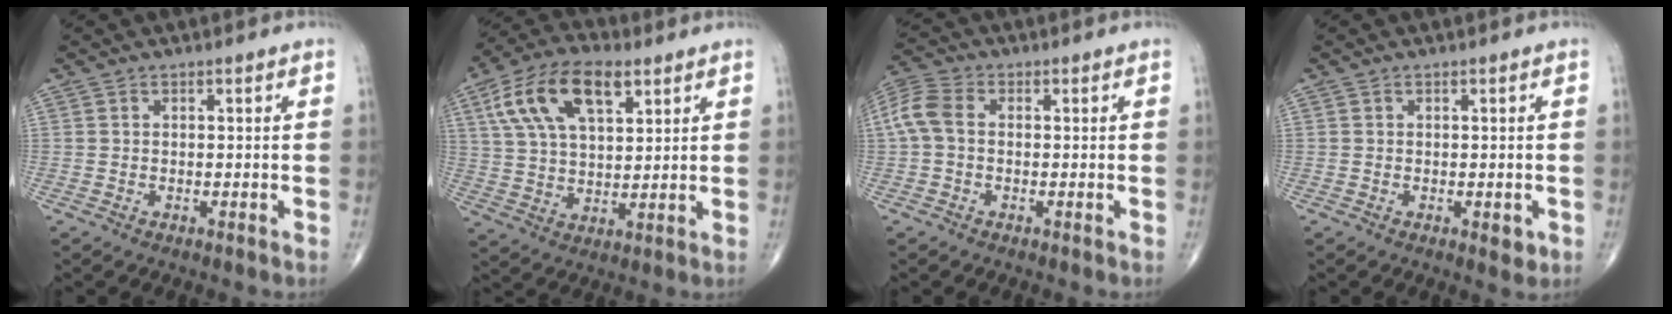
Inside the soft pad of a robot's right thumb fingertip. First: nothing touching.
{"total": 15.4, "force": [6.8, 7.7, 11.5], "torque": [-0.204, 0.000, 0.123]}
{"total": 6.3, "force": [0.1, 4.2, 4.7], "torque": [-0.111, 0.019, -0.006]}
{"total": 2.0, "force": [-0.5, 1.0, 1.7], "torque": [-0.013, -0.003, -0.005]}